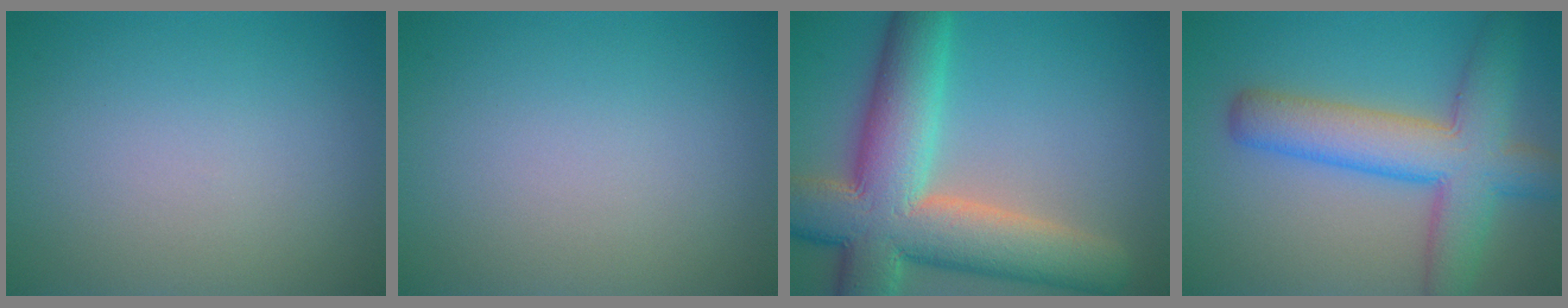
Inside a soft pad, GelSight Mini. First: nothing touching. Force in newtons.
{"total": 0.0}
{"total": 12.5, "press": 12.5, "slide": 1.1}
{"total": 7.9, "press": 7.9, "slide": 0.3}